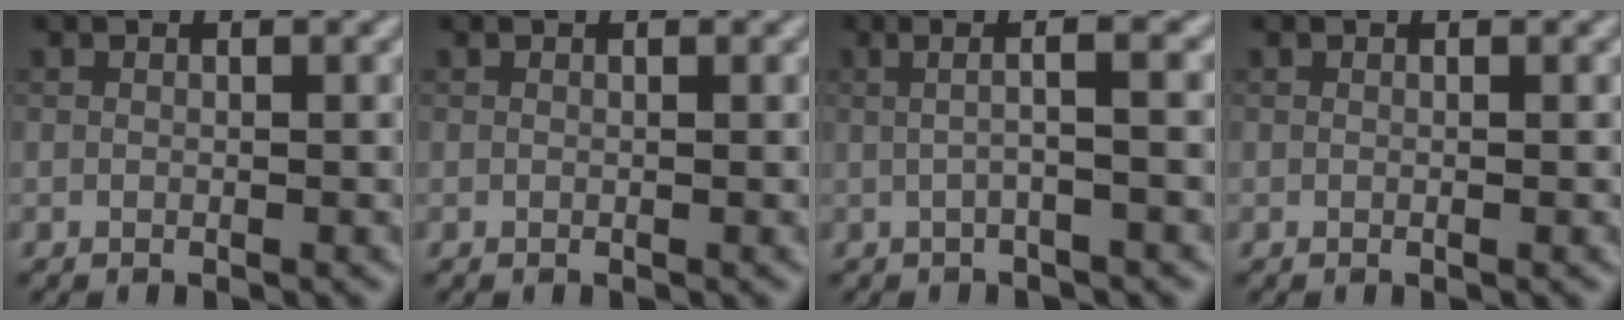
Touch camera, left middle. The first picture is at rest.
{"total": 0.0}
{"total": 3.0, "force": [-0.3, 0.6, 3.0], "torque": [-0.042, 0.010, -0.007]}
{"total": 0.7, "force": [-0.1, 0.3, 0.6], "torque": [-0.005, 0.001, -0.007]}